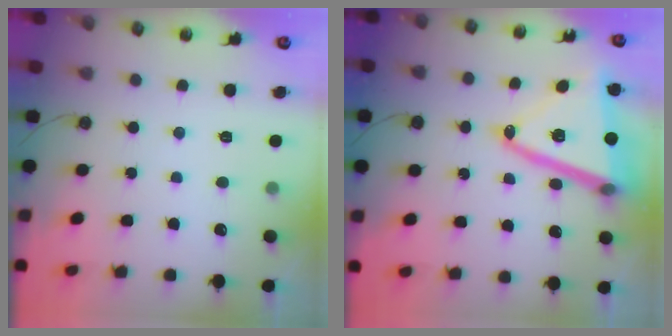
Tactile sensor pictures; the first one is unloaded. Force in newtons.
{"total": 20.6, "press": 20.4, "slide": 2.7}